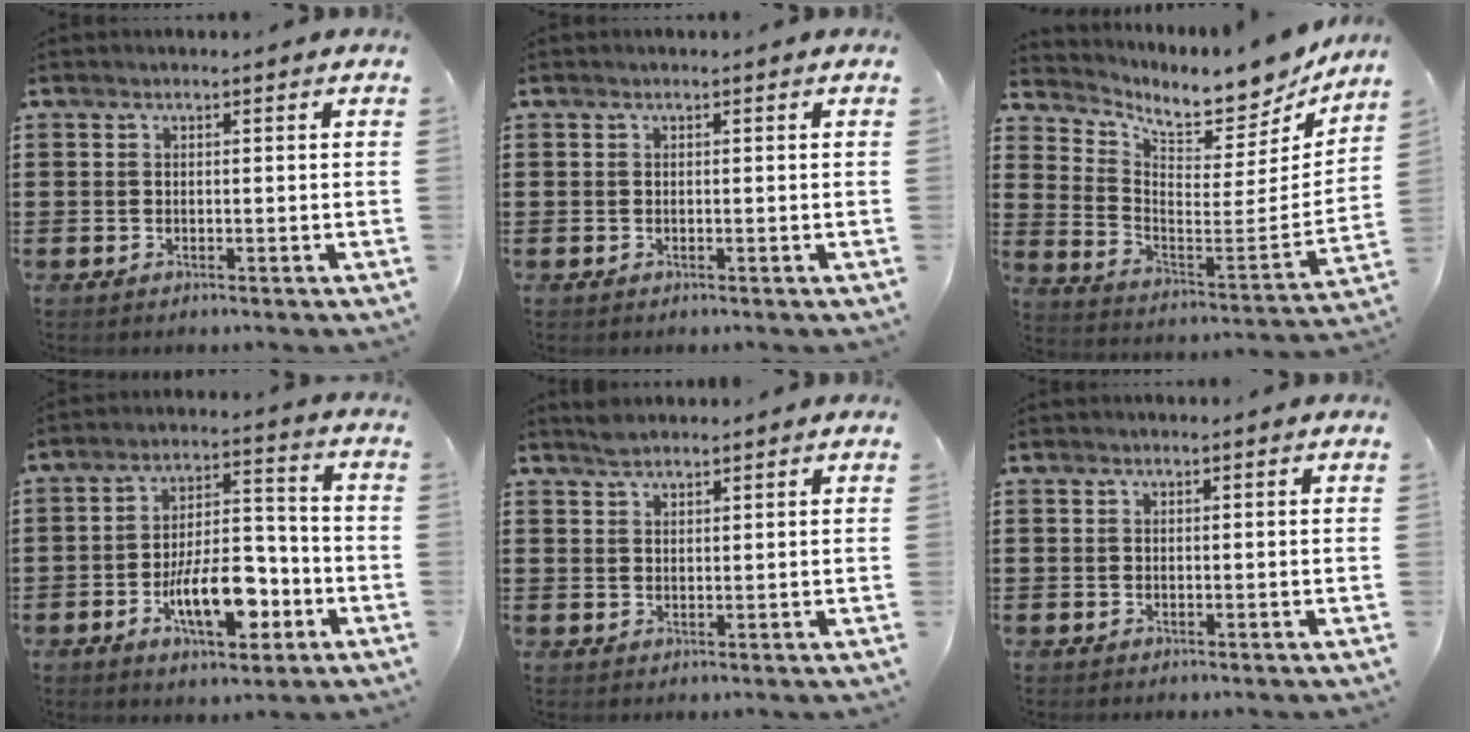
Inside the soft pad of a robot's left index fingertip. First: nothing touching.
{"total": 0.0}
{"total": 7.6, "force": [7.0, 1.3, 2.8], "torque": [-0.077, -0.068, 0.112]}
{"total": 11.5, "force": [-4.4, 5.3, 9.3], "torque": [-0.156, 0.004, -0.077]}
{"total": 1.9, "force": [1.7, 0.5, 0.6], "torque": [-0.014, -0.001, 0.033]}
{"total": 0.0}